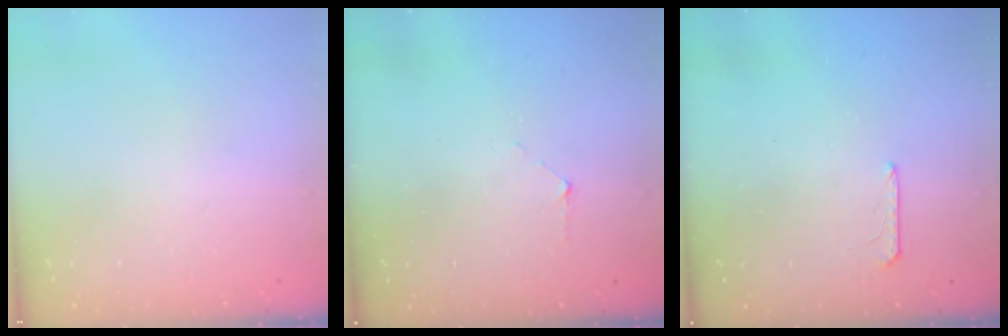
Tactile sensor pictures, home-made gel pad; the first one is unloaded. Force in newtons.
{"total": 3.9, "press": 3.9, "slide": 0.4}
{"total": 5.1, "press": 5.1, "slide": 0.4}